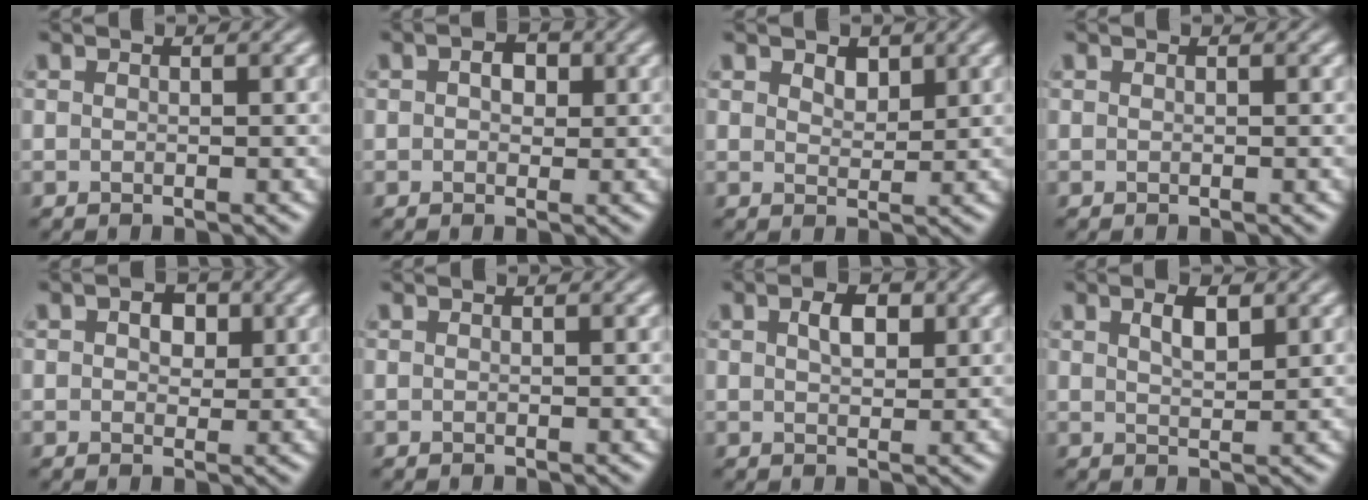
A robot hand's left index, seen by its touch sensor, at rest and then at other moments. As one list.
[{"total": 2.0, "force": [0.4, 1.4, 1.4], "torque": [-0.019, 0.002, 0.002]}, {"total": 1.6, "force": [1.0, 0.9, 0.7], "torque": [-0.016, -0.001, 0.017]}, {"total": 0.0}, {"total": 2.4, "force": [0.7, 1.7, 1.6], "torque": [-0.021, 0.001, 0.007]}, {"total": 0.0}, {"total": 2.4, "force": [0.8, 1.4, 1.8], "torque": [-0.033, 0.002, 0.014]}, {"total": 2.3, "force": [1.2, 0.8, 1.8], "torque": [-0.033, 0.002, 0.022]}]